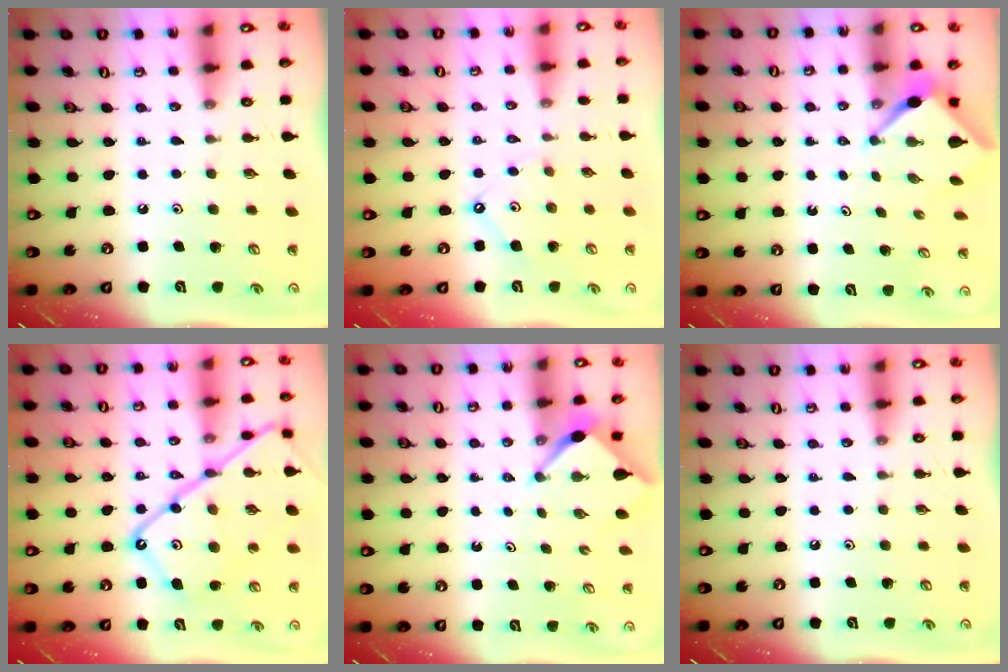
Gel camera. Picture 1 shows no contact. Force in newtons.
{"total": 5.5, "press": 5.4, "slide": 0.7}
{"total": 2.9, "press": 2.9, "slide": 0.1}
{"total": 20.6, "press": 20.5, "slide": 2.0}
{"total": 3.3, "press": 3.3, "slide": 0.3}
{"total": 0.0}